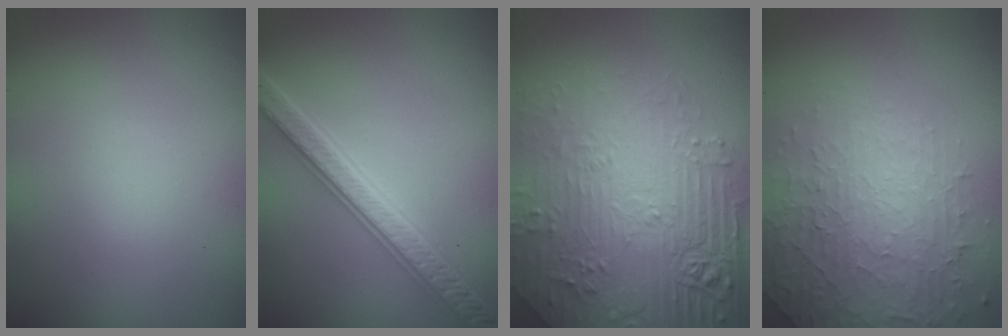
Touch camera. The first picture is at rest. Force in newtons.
{"total": 5.4, "press": 5.3, "slide": 1.1}
{"total": 7.9, "press": 6.1, "slide": 5.1}
{"total": 4.3, "press": 3.5, "slide": 2.6}